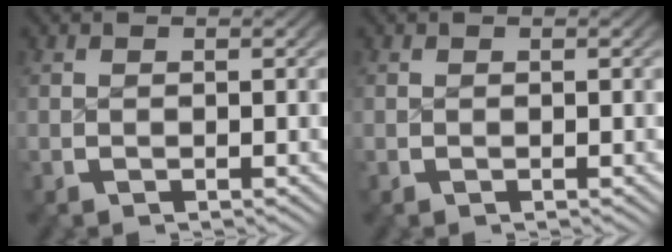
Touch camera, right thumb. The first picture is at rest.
{"total": 0.0}